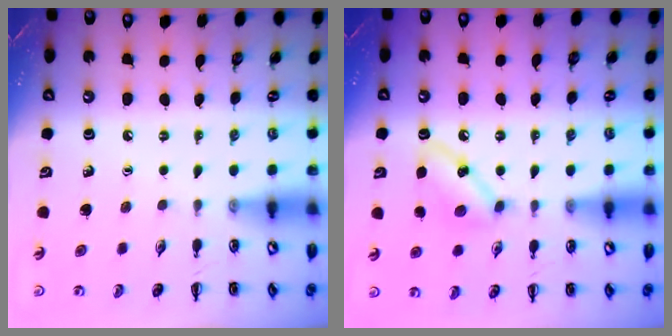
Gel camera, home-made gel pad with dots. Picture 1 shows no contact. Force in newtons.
{"total": 7.2, "press": 7.0, "slide": 1.7}